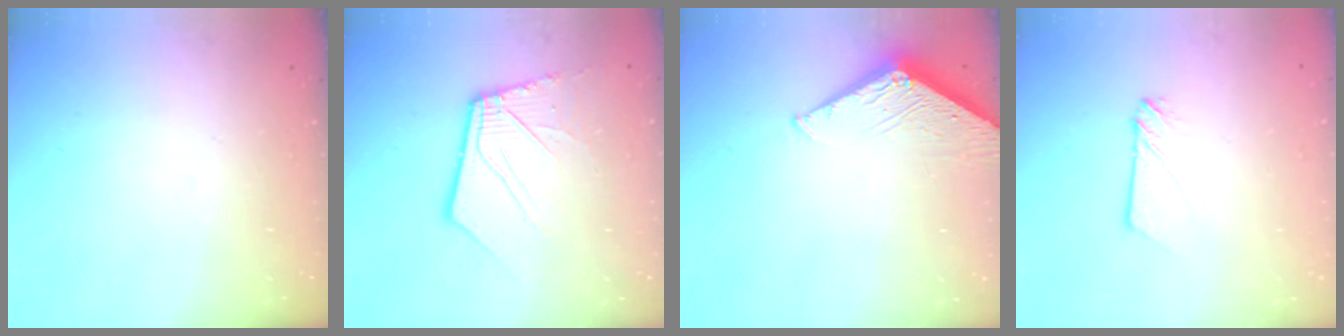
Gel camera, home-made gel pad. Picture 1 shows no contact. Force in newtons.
{"total": 12.4, "press": 12.3, "slide": 1.7}
{"total": 6.5, "press": 6.5, "slide": 0.4}
{"total": 2.3, "press": 2.3, "slide": 0.3}